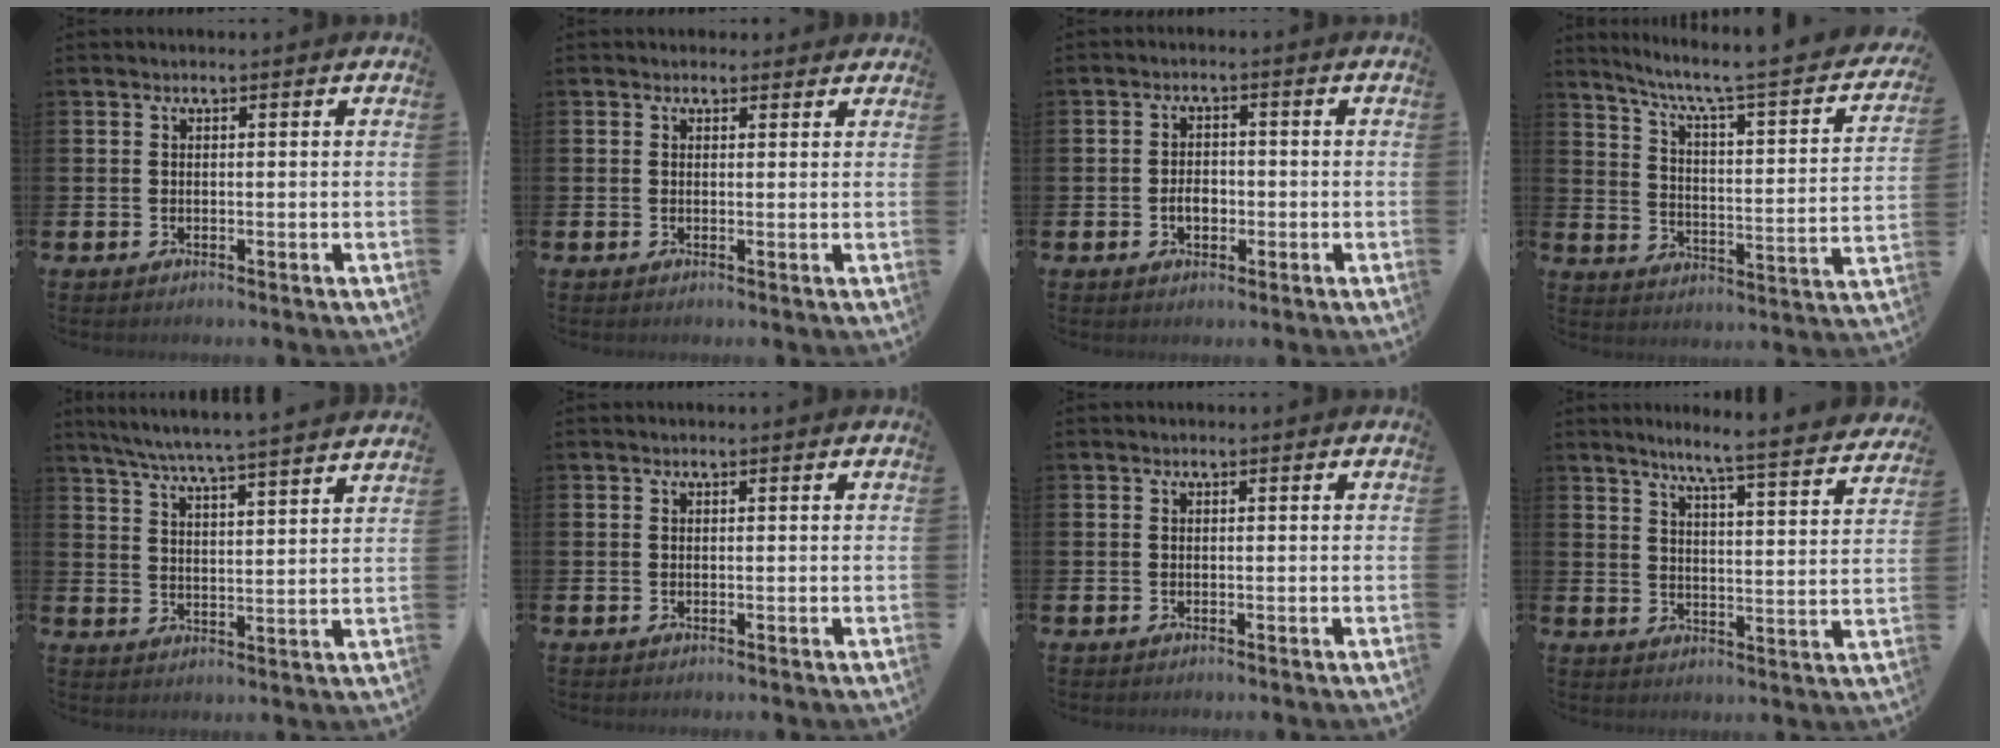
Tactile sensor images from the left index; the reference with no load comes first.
{"total": 1.2, "force": [0.9, 0.7, 0.0], "torque": [0.008, 0.006, 0.015]}
{"total": 2.8, "force": [-0.7, 1.9, 1.9], "torque": [-0.025, 0.000, -0.018]}
{"total": 5.6, "force": [4.4, 0.3, 3.4], "torque": [-0.082, -0.045, 0.060]}
{"total": 6.4, "force": [6.1, -0.4, 1.8], "torque": [-0.058, -0.044, 0.105]}
{"total": 0.0}
{"total": 0.0}
{"total": 6.3, "force": [5.7, -0.5, 2.6], "torque": [-0.057, -0.050, 0.090]}